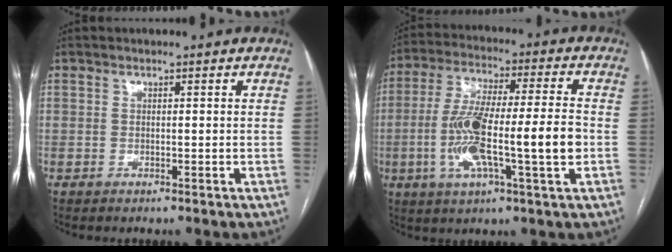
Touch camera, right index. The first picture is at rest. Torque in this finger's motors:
{"motor_torque": [0.96, -0.19, 0.53, 0.21]}